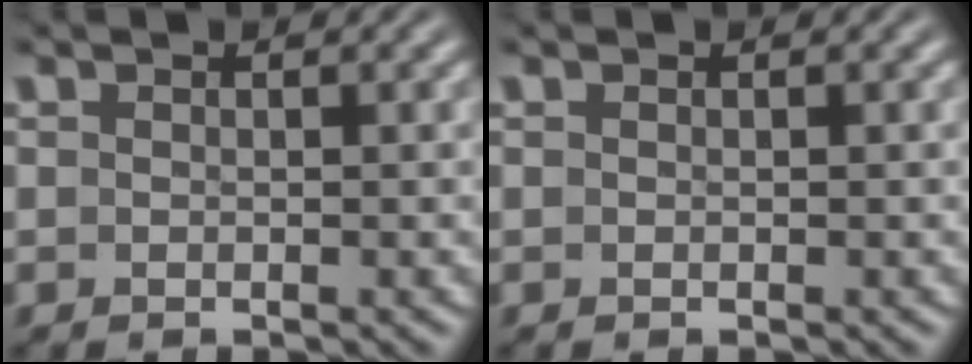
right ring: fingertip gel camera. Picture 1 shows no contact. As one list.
[{"total": 0.0}]